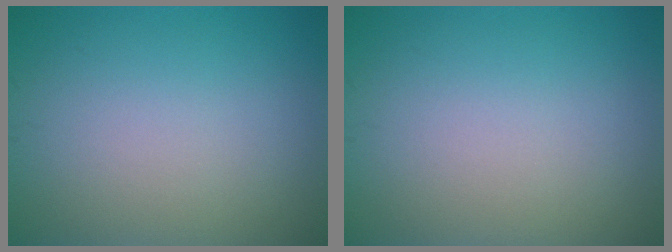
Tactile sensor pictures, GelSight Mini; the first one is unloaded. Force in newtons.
{"total": 0.0}